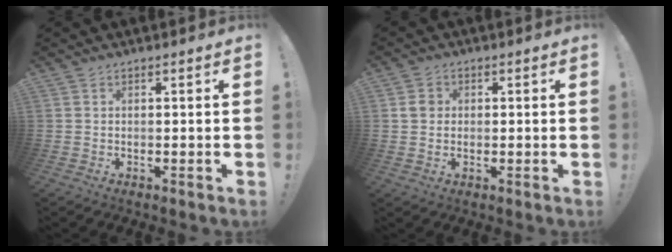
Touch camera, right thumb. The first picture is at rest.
{"total": 3.4, "force": [0.4, 2.8, 1.8], "torque": [-0.025, 0.004, 0.004]}